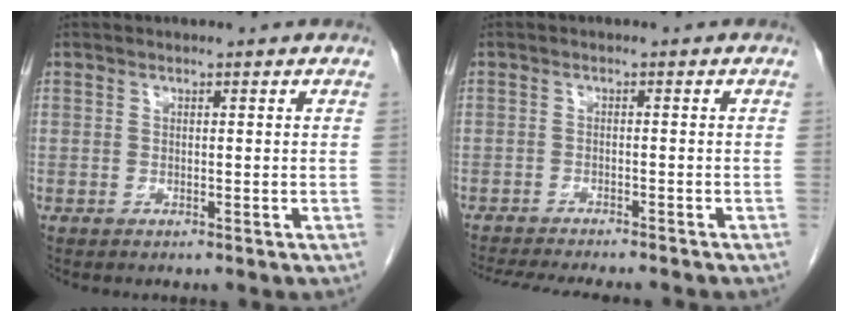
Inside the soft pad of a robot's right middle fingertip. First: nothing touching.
{"total": 11.7, "force": [-10.5, 1.7, 5.0], "torque": [-0.078, -0.017, -0.141]}